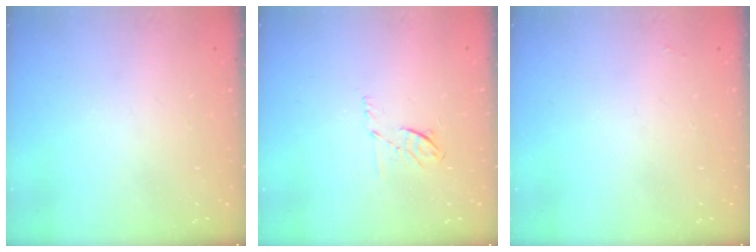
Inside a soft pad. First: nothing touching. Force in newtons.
{"total": 5.7, "press": 5.6, "slide": 1.2}
{"total": 1.9, "press": 1.9, "slide": 0.3}